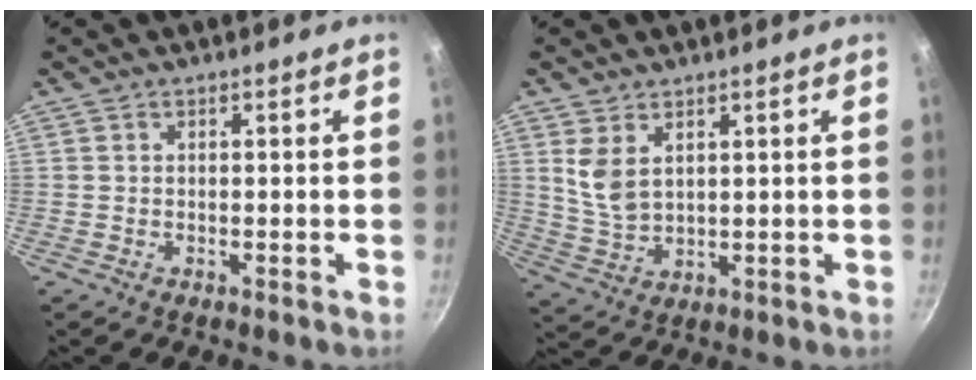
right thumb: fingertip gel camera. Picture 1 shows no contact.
{"total": 6.1, "force": [2.6, 3.6, 4.2], "torque": [-0.072, -0.028, 0.059]}